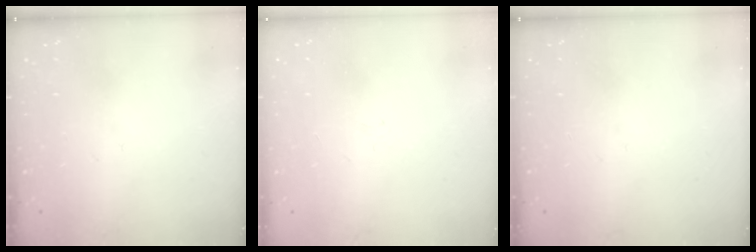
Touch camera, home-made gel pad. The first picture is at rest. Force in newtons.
{"total": 1.3, "press": 1.2, "slide": 0.5}
{"total": 0.0}